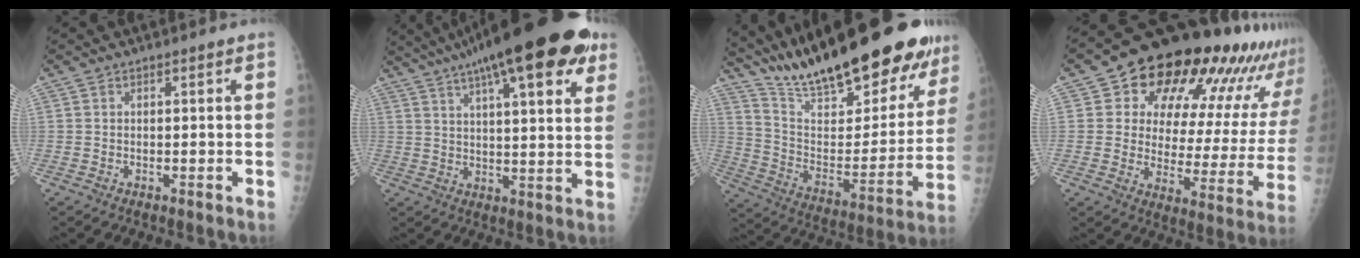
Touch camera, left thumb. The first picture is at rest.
{"total": 24.3, "force": [14.6, 6.6, 18.3], "torque": [-0.261, -0.003, 0.200]}
{"total": 31.4, "force": [24.2, 9.2, 17.8], "torque": [-0.249, -0.084, 0.374]}
{"total": 26.4, "force": [17.6, 11.7, 15.9], "torque": [-0.183, -0.059, 0.229]}